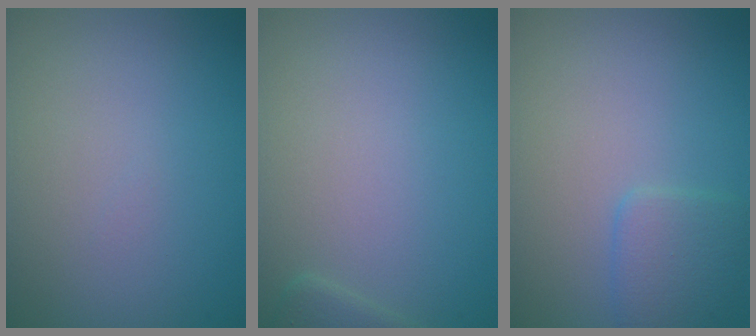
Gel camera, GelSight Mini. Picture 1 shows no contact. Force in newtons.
{"total": 1.2, "press": 1.2, "slide": 0.1}
{"total": 2.2, "press": 2.2, "slide": 0.1}